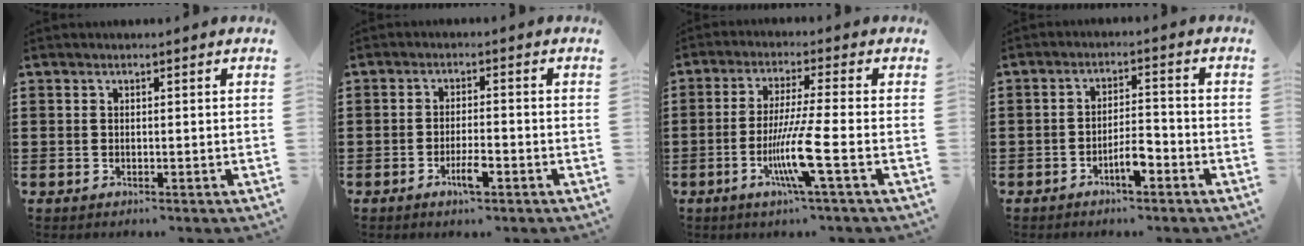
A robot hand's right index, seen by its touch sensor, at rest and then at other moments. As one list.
[{"total": 3.8, "force": [-1.9, 0.9, 3.2], "torque": [-0.058, 0.000, -0.036]}, {"total": 8.8, "force": [-3.1, -0.3, 8.2], "torque": [-0.165, -0.020, -0.062]}, {"total": 4.4, "force": [-2.5, 1.4, 3.3], "torque": [-0.063, 0.005, -0.049]}]